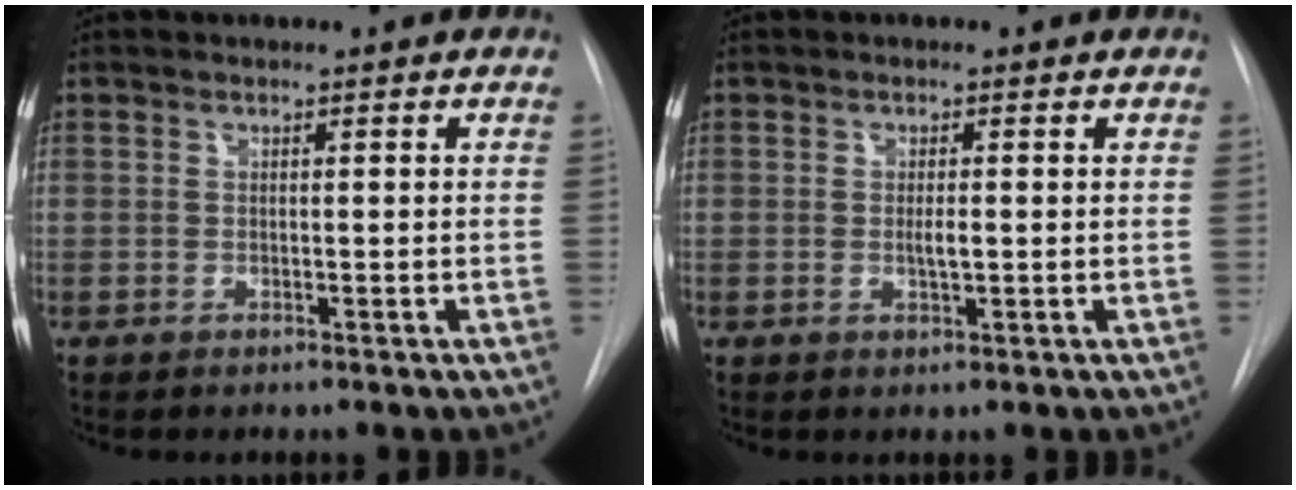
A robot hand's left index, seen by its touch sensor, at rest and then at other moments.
{"total": 1.7, "force": [-0.4, 0.4, 1.6], "torque": [-0.029, -0.005, -0.008]}